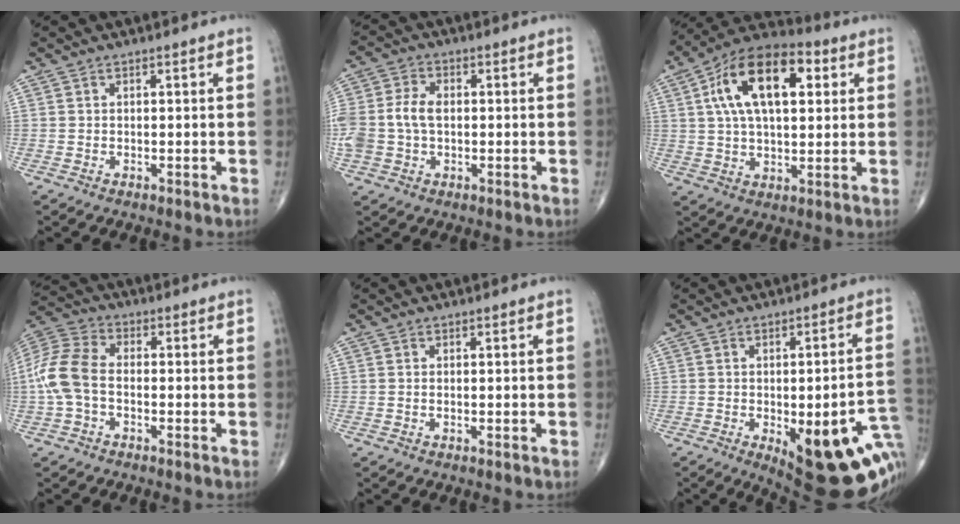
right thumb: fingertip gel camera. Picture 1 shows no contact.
{"total": 9.5, "force": [-0.2, 6.6, 6.9], "torque": [-0.157, 0.021, -0.004]}
{"total": 17.9, "force": [5.0, 9.3, 14.5], "torque": [-0.228, 0.017, 0.077]}
{"total": 10.2, "force": [-1.4, 6.4, 7.9], "torque": [-0.175, 0.028, -0.039]}
{"total": 0.0}
{"total": 24.1, "force": [-7.0, 8.5, 21.4], "torque": [-0.203, 0.009, -0.065]}